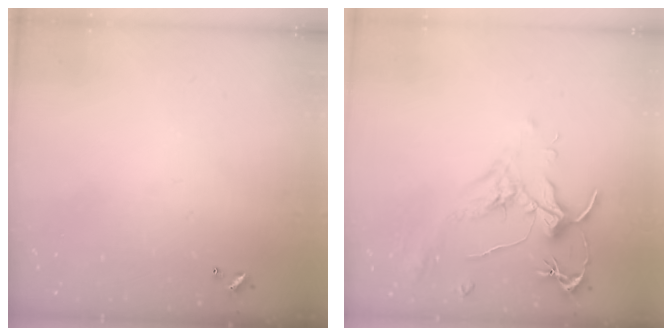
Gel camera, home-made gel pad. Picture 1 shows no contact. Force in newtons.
{"total": 1.8, "press": 1.7, "slide": 0.6}